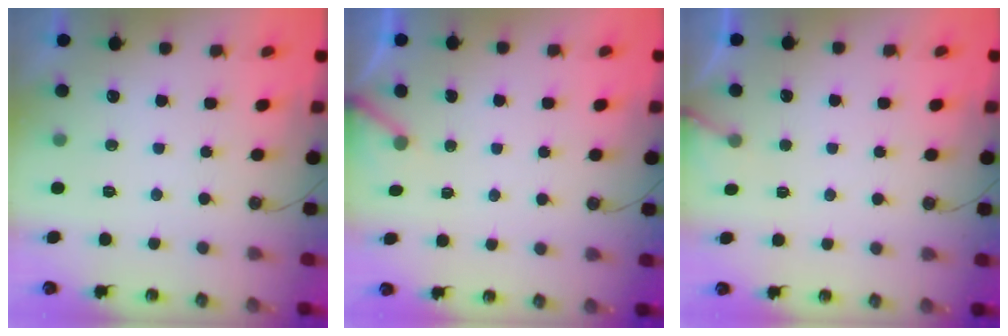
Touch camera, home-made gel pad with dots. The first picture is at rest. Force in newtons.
{"total": 3.0, "press": 3.0, "slide": 0.3}
{"total": 3.4, "press": 3.4, "slide": 0.2}